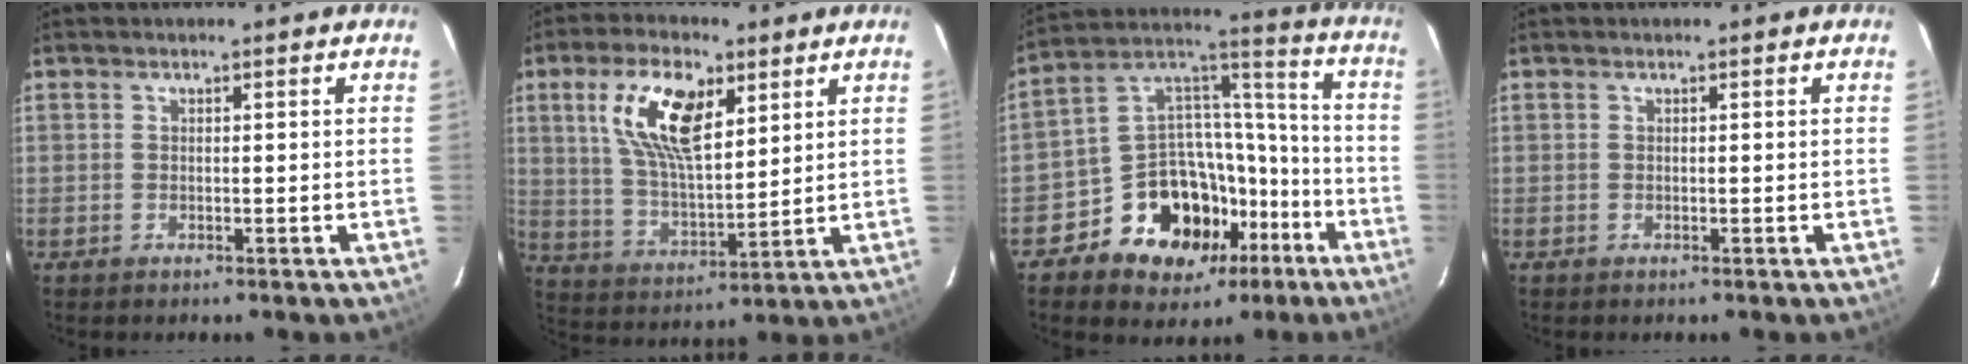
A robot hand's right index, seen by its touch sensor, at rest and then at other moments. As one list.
[{"total": 13.7, "force": [5.9, 6.1, 10.8], "torque": [-0.205, 0.015, 0.116]}, {"total": 18.5, "force": [-10.4, 13.4, 7.3], "torque": [-0.152, 0.067, -0.144]}, {"total": 0.0}]